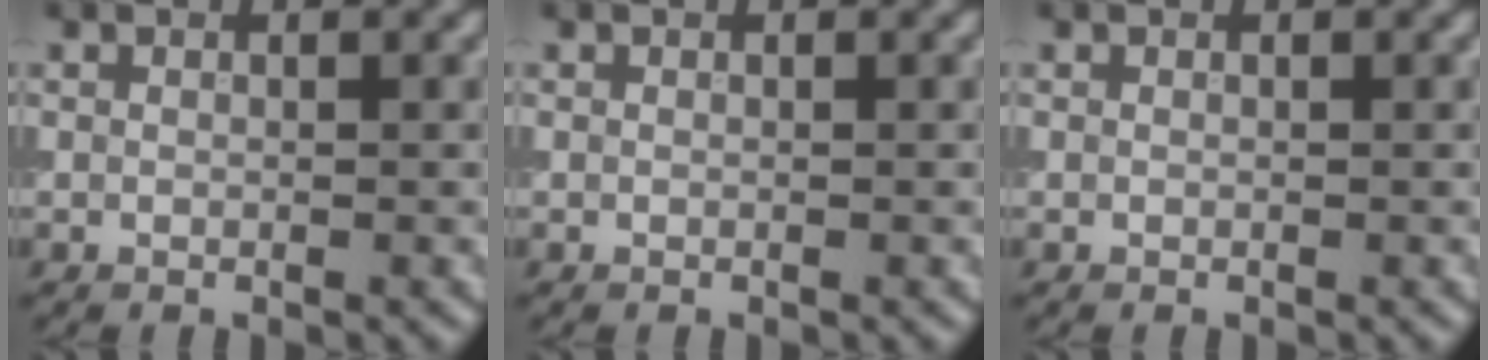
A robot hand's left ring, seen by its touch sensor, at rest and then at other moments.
{"total": 0.0}
{"total": 0.0}